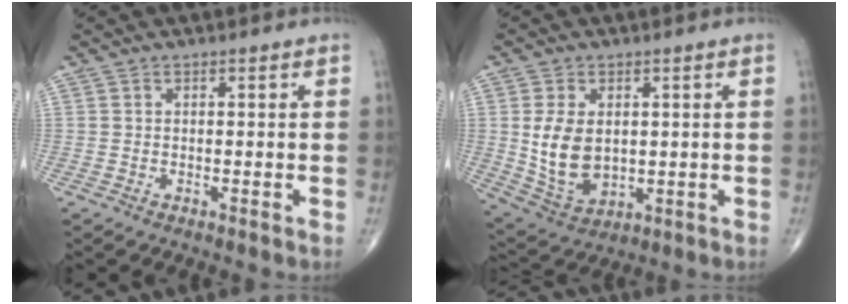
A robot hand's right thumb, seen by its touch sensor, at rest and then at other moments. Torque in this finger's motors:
{"motor_torque": [-0.23, 0.67, 0.84, 0.73, 0.09]}